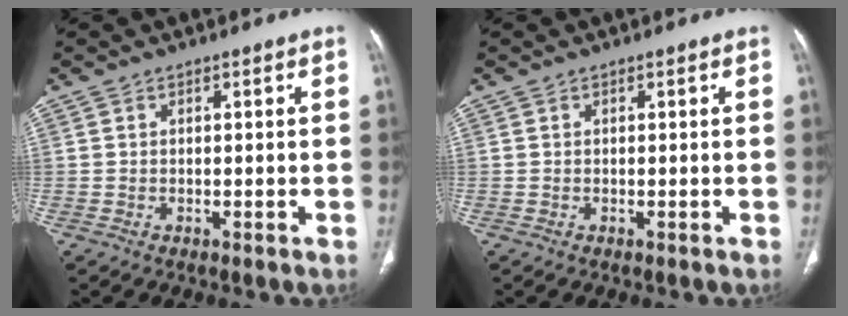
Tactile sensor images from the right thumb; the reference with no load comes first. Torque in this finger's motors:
{"motor_torque": [0.21, 0.07, -0.07, -0.18, 0.03]}